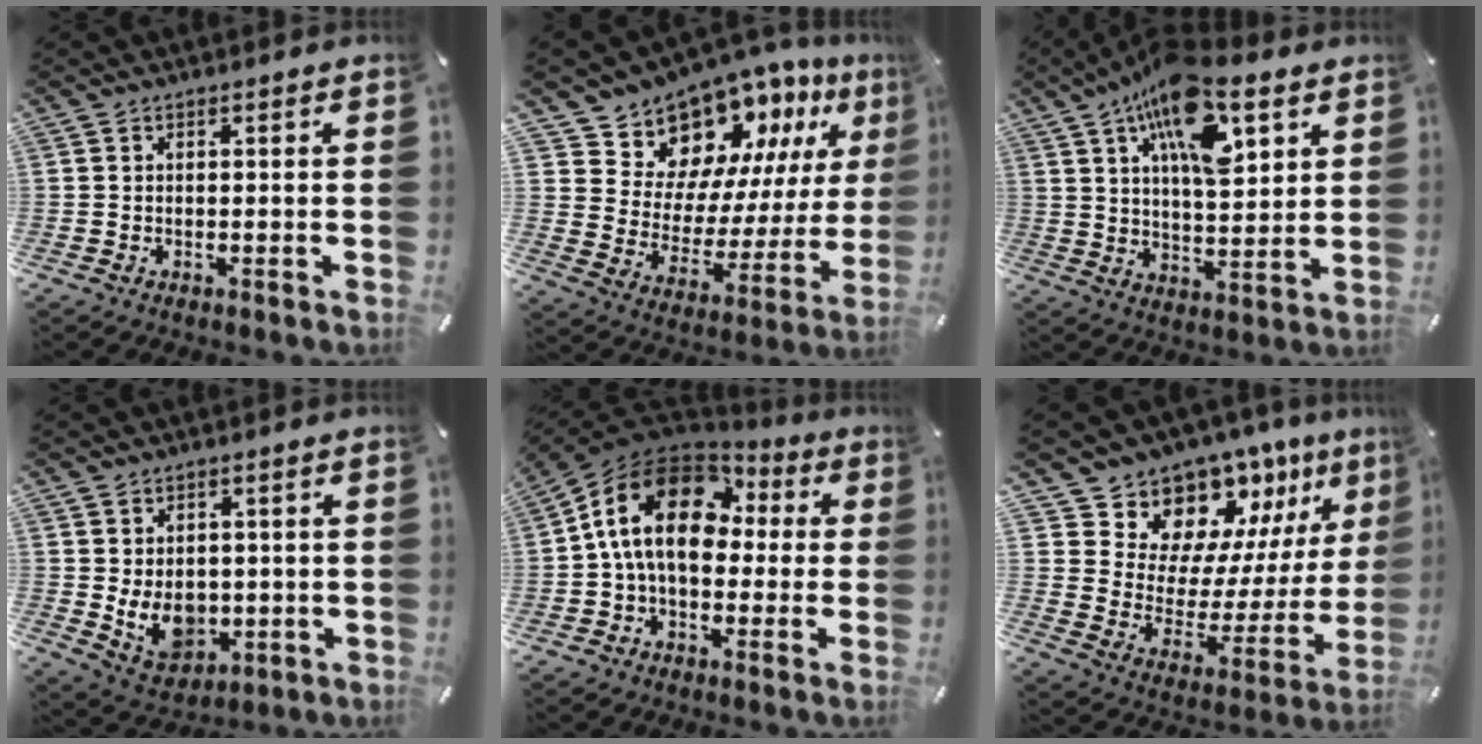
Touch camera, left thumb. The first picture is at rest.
{"total": 13.3, "force": [11.2, 7.1, 1.0], "torque": [-0.023, -0.128, 0.199]}
{"total": 17.5, "force": [9.3, 7.6, 12.7], "torque": [-0.204, -0.026, 0.153]}
{"total": 7.9, "force": [-0.3, 6.6, 4.3], "torque": [-0.069, 0.001, -0.003]}
{"total": 17.3, "force": [2.3, 12.2, 12.1], "torque": [-0.246, 0.014, 0.036]}
{"total": 12.5, "force": [10.8, 6.3, -0.1], "torque": [0.001, -0.132, 0.189]}